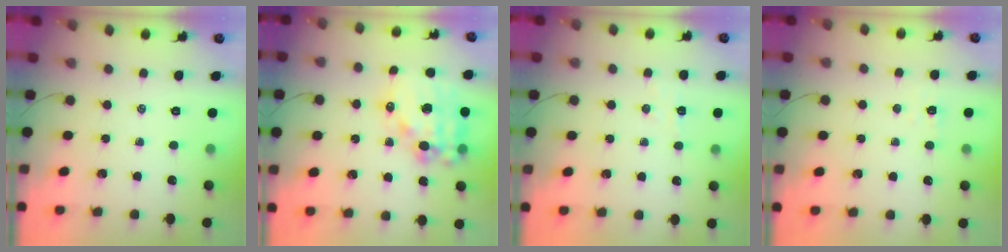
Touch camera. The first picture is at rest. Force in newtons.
{"total": 16.3, "press": 15.9, "slide": 3.5}
{"total": 3.7, "press": 3.5, "slide": 1.2}
{"total": 2.2, "press": 2.0, "slide": 0.8}